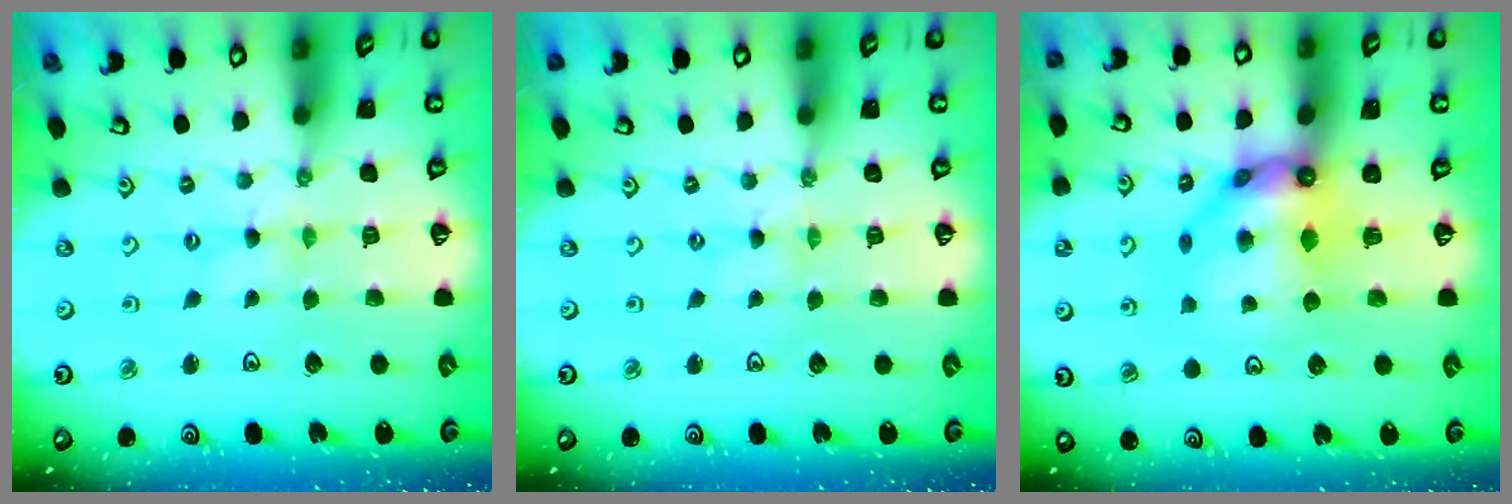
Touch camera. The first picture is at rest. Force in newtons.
{"total": 0.0}
{"total": 11.2, "press": 11.1, "slide": 1.0}